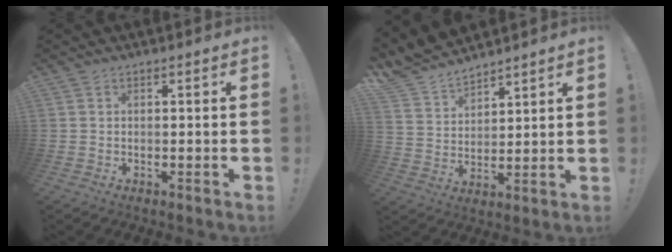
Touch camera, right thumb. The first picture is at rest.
{"total": 10.1, "force": [9.1, 3.9, 2.0], "torque": [-0.062, -0.072, 0.178]}